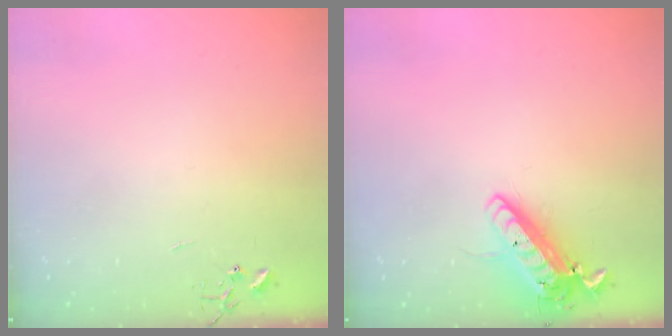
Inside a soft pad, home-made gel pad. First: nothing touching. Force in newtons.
{"total": 15.3, "press": 15.1, "slide": 2.8}